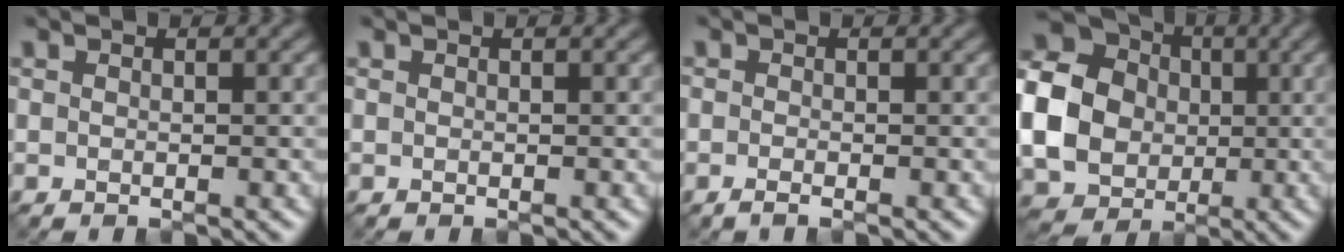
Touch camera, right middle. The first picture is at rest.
{"total": 0.0}
{"total": 0.9, "force": [-0.5, 0.2, 0.7], "torque": [-0.016, -0.003, -0.013]}
{"total": 14.5, "force": [0.3, 12.9, 6.6], "torque": [-0.175, 0.008, -0.033]}